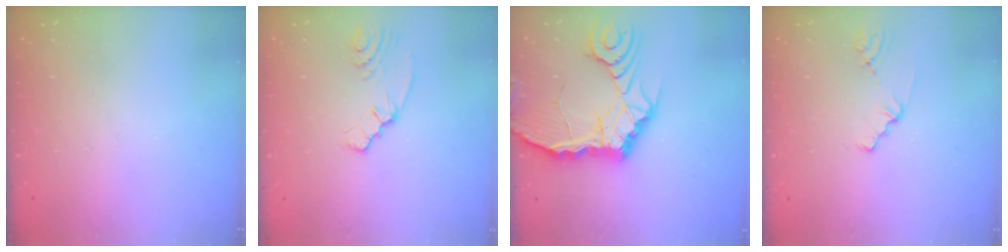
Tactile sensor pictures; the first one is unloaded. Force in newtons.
{"total": 2.3, "press": 2.2, "slide": 0.5}
{"total": 12.7, "press": 12.6, "slide": 1.5}
{"total": 1.3, "press": 1.3, "slide": 0.3}